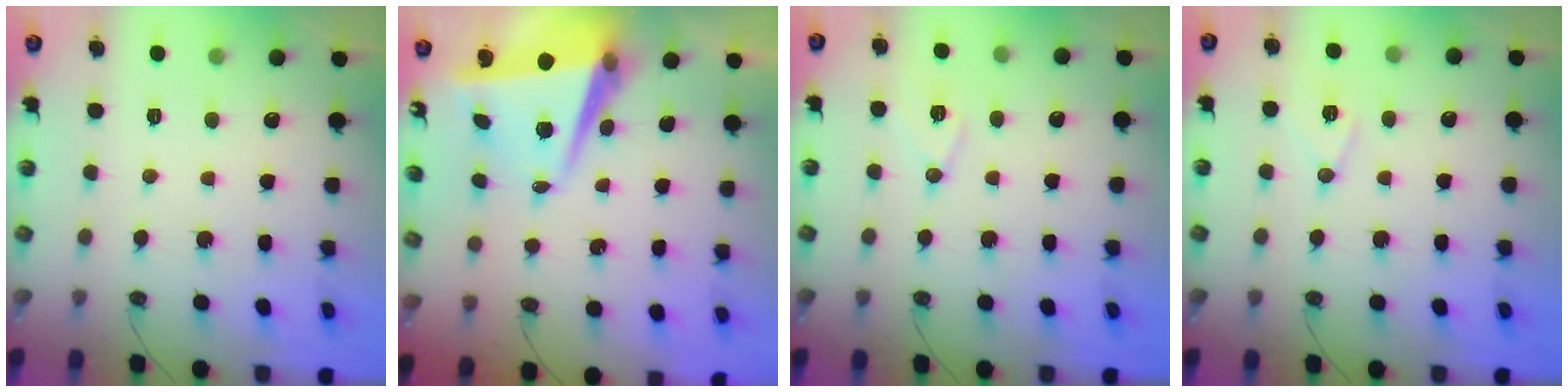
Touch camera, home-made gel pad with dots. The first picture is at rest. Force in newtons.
{"total": 8.1, "press": 7.9, "slide": 1.8}
{"total": 7.8, "press": 7.2, "slide": 2.9}
{"total": 7.8, "press": 7.2, "slide": 2.9}